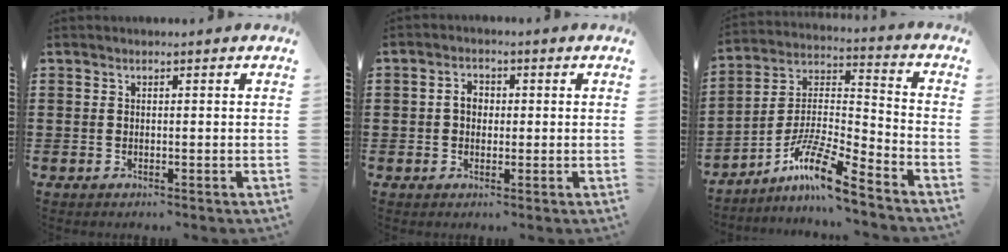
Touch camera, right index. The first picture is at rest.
{"total": 2.7, "force": [0.1, 2.0, 1.9], "torque": [-0.040, 0.009, -0.001]}
{"total": 10.9, "force": [-8.4, 1.1, 6.8], "torque": [-0.144, 0.003, -0.170]}